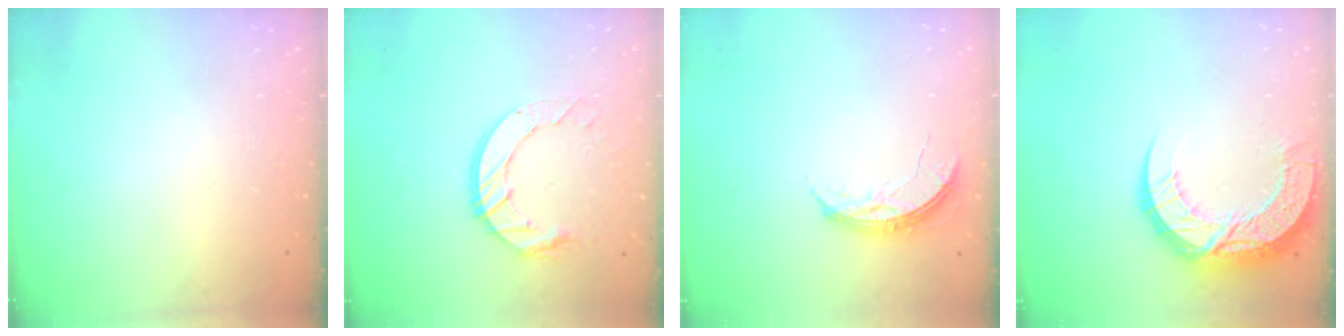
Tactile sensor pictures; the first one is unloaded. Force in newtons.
{"total": 11.0, "press": 11.0, "slide": 1.2}
{"total": 5.6, "press": 5.6, "slide": 0.5}
{"total": 16.5, "press": 16.5, "slide": 1.2}